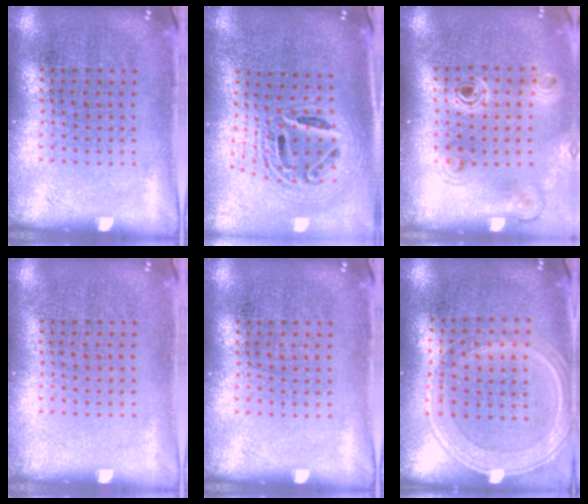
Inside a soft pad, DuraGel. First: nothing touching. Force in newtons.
{"total": 2.3, "press": 1.8, "slide": 1.6}
{"total": 1.1, "press": 1.1, "slide": 0.1}
{"total": 0.0}
{"total": 0.0}
{"total": 1.2, "press": 1.1, "slide": 0.5}